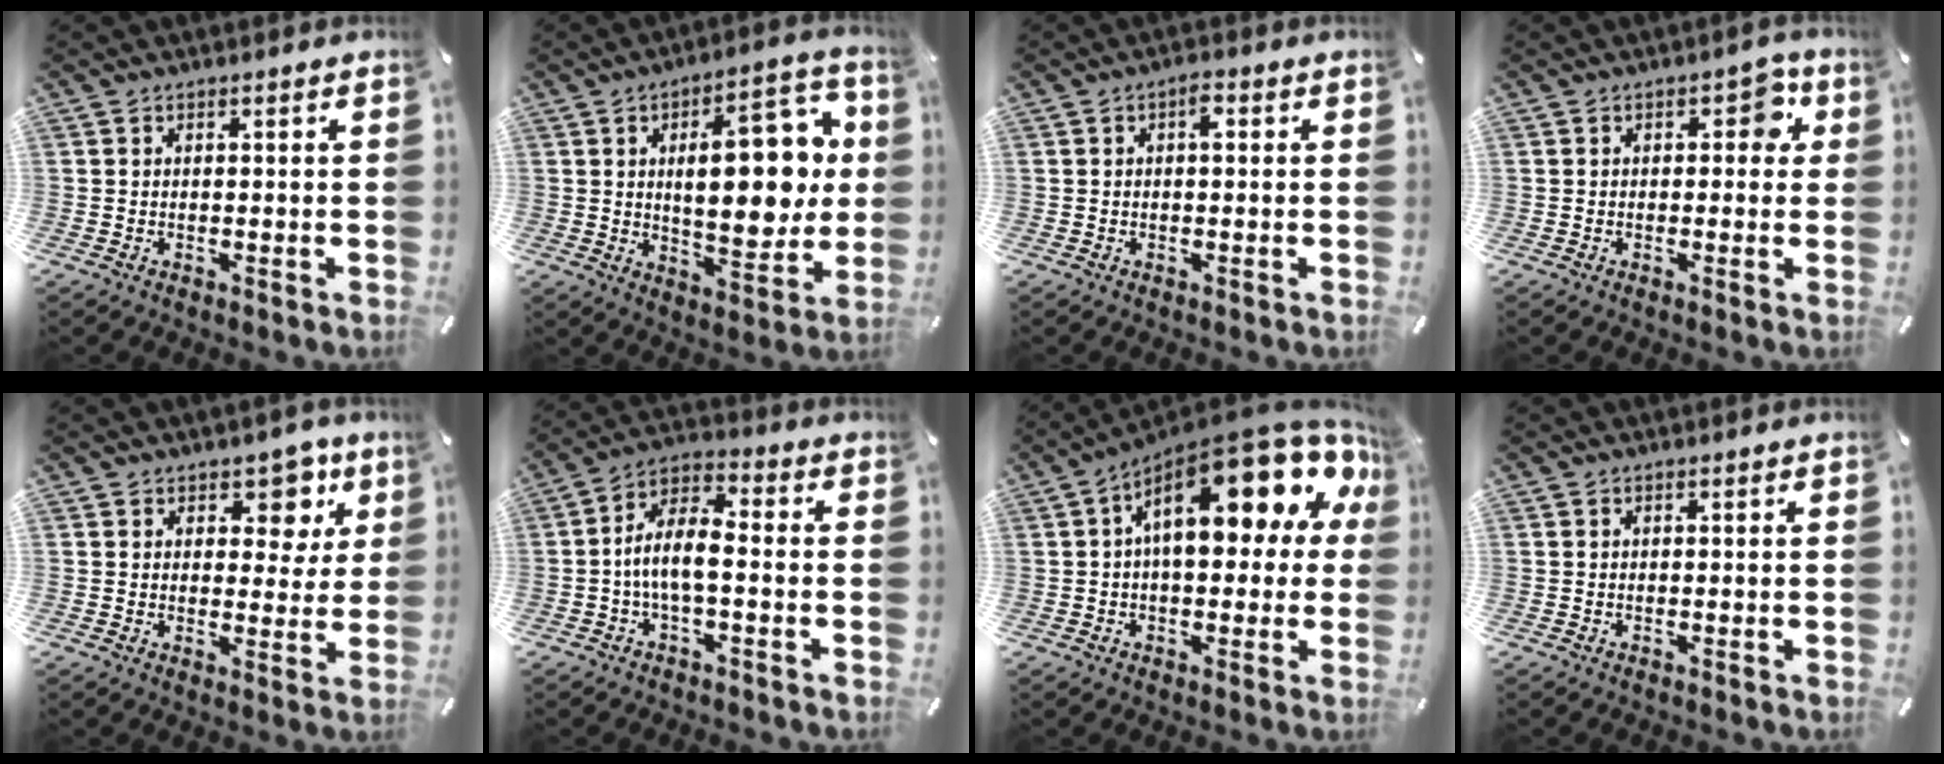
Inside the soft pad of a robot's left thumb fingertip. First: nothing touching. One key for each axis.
{"total": 21.4, "fx": 3.1, "fy": 10.5, "fz": 18.4, "tx": -0.244, "ty": -0.003, "tz": 0.045}
{"total": 2.5, "fx": 0.3, "fy": 1.1, "fz": 2.2, "tx": -0.030, "ty": 0.004, "tz": -0.001}
{"total": 4.9, "fx": 1.1, "fy": 2.9, "fz": 3.7, "tx": -0.038, "ty": -0.002, "tz": 0.008}
{"total": 8.2, "fx": 4.4, "fy": 5.5, "fz": 4.2, "tx": -0.030, "ty": -0.034, "tz": 0.070}
{"total": 8.6, "fx": -2.2, "fy": 3.6, "fz": 7.5, "tx": -0.152, "ty": 0.005, "tz": -0.043}
{"total": 22.2, "fx": 8.4, "fy": 9.3, "fz": 18.4, "tx": -0.262, "ty": -0.056, "tz": 0.142}
{"total": 0.0}